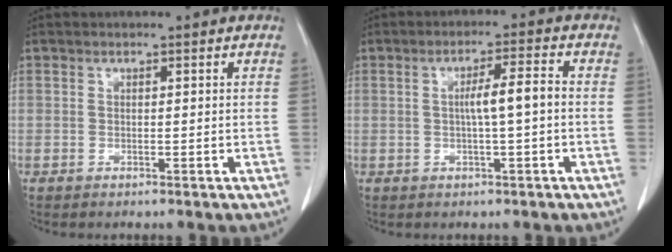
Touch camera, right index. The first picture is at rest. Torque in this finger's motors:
{"motor_torque": [1.00, -0.12, 0.50, 0.12]}